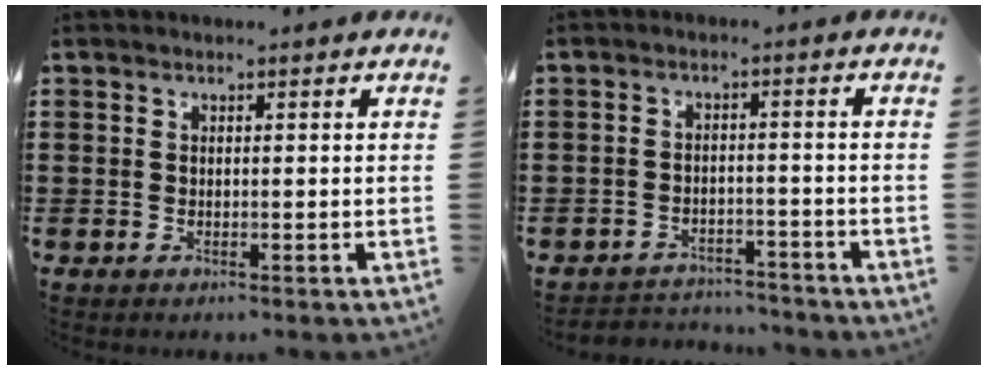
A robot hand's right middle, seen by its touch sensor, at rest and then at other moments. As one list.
[{"total": 3.4, "force": [-3.3, 0.6, -0.2], "torque": [-0.004, 0.001, -0.072]}]